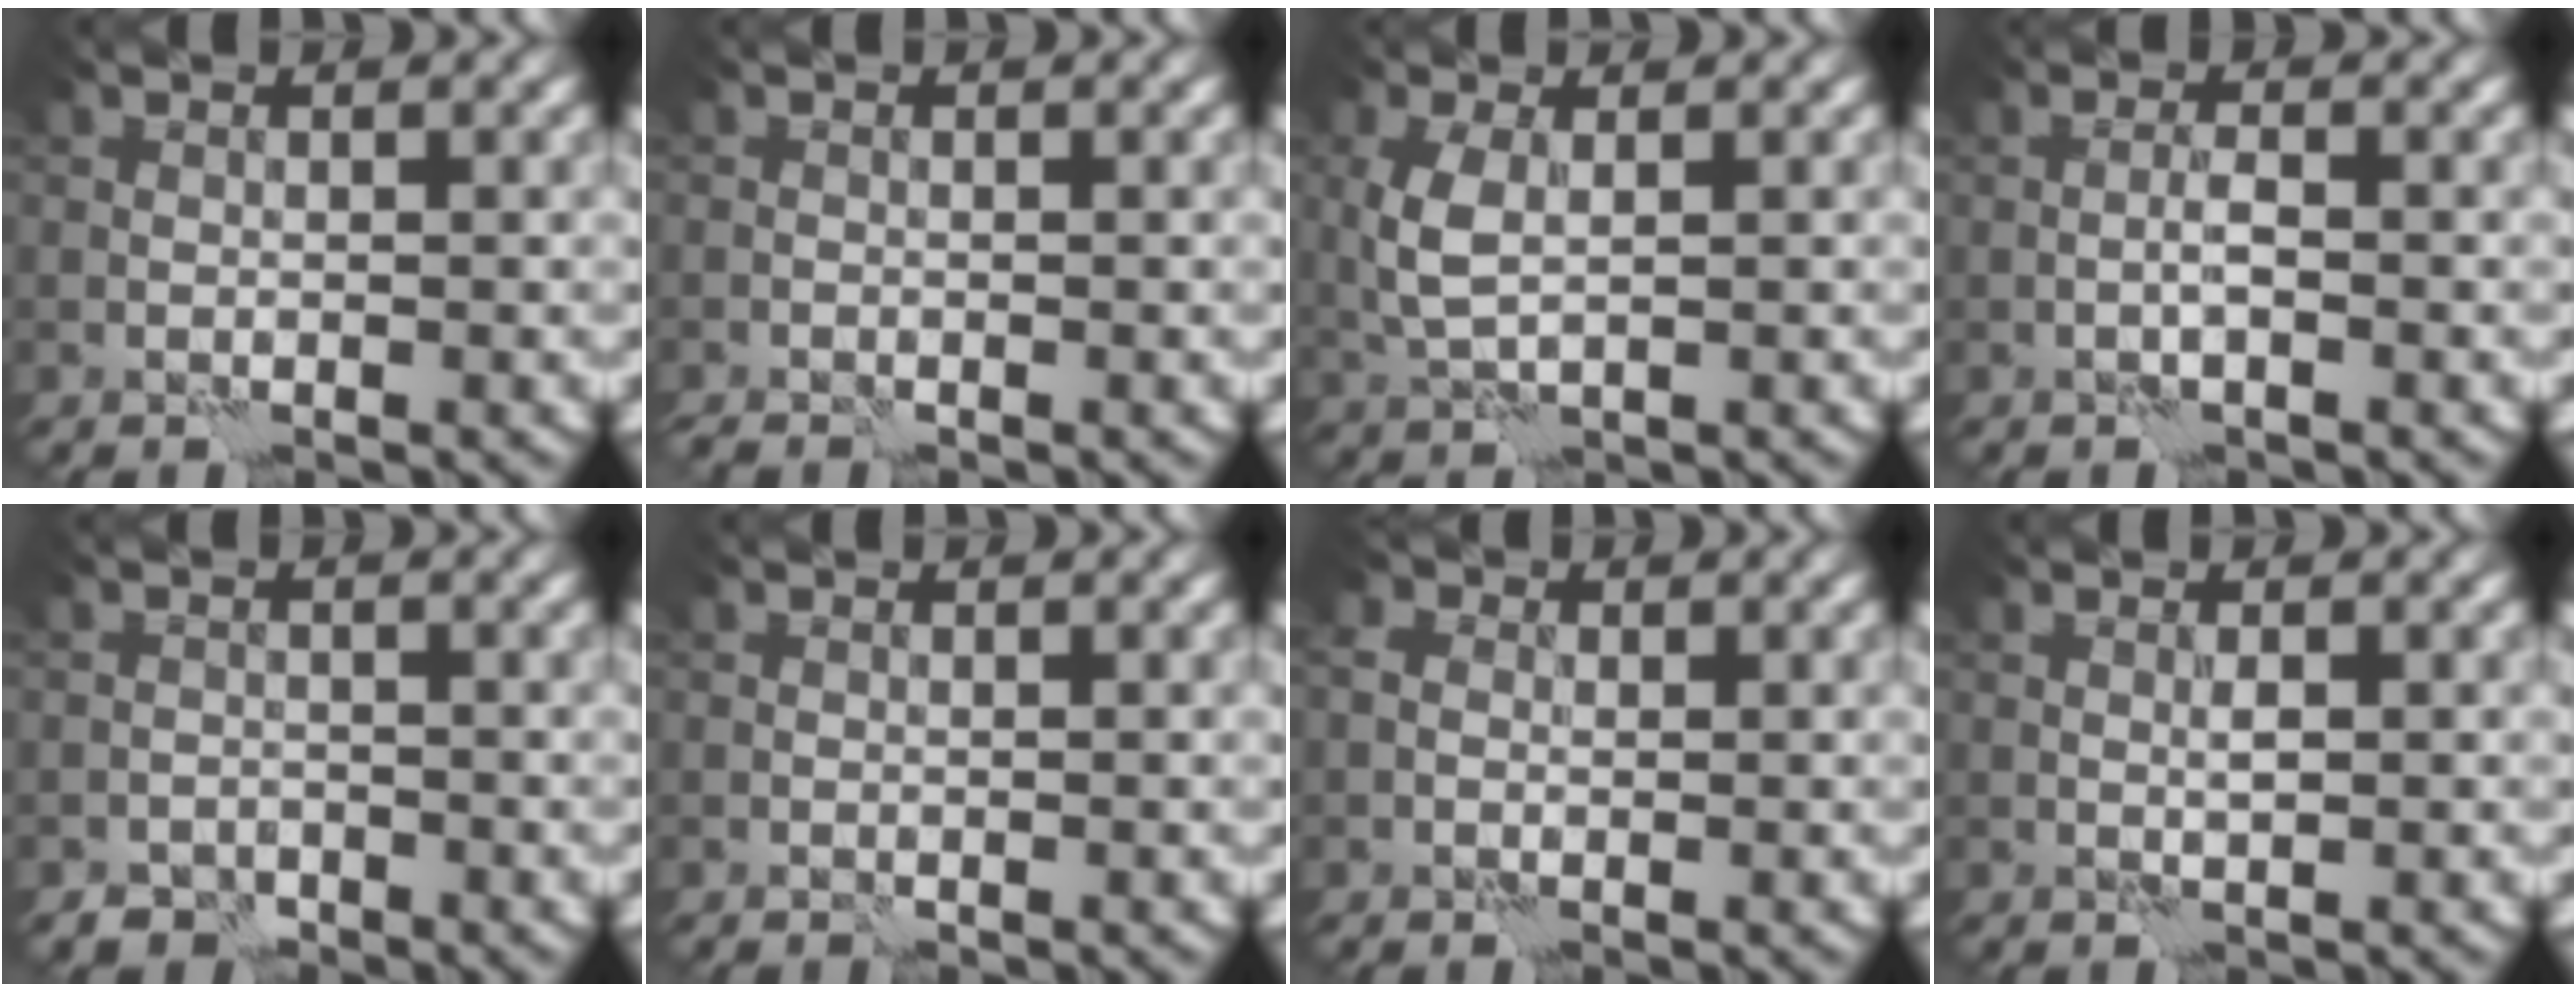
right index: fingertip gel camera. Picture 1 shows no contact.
{"total": 0.8, "force": [-0.8, -0.1, 0.3], "torque": [-0.015, -0.001, -0.018]}
{"total": 2.7, "force": [0.7, 1.3, 2.3], "torque": [-0.061, 0.001, 0.016]}
{"total": 1.0, "force": [-0.3, -0.2, 0.9], "torque": [-0.021, 0.005, -0.009]}
{"total": 1.4, "force": [-1.2, 0.6, -0.2], "torque": [0.010, 0.004, -0.024]}
{"total": 0.0}
{"total": 1.7, "force": [0.1, 1.4, 0.9], "torque": [-0.010, 0.008, -0.015]}
{"total": 0.6, "force": [0.3, -0.2, 0.4], "torque": [-0.012, -0.001, 0.007]}